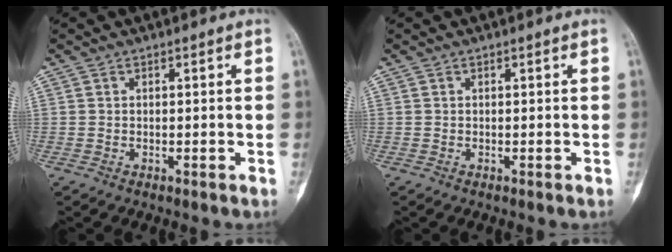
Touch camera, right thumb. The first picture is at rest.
{"total": 0.0}